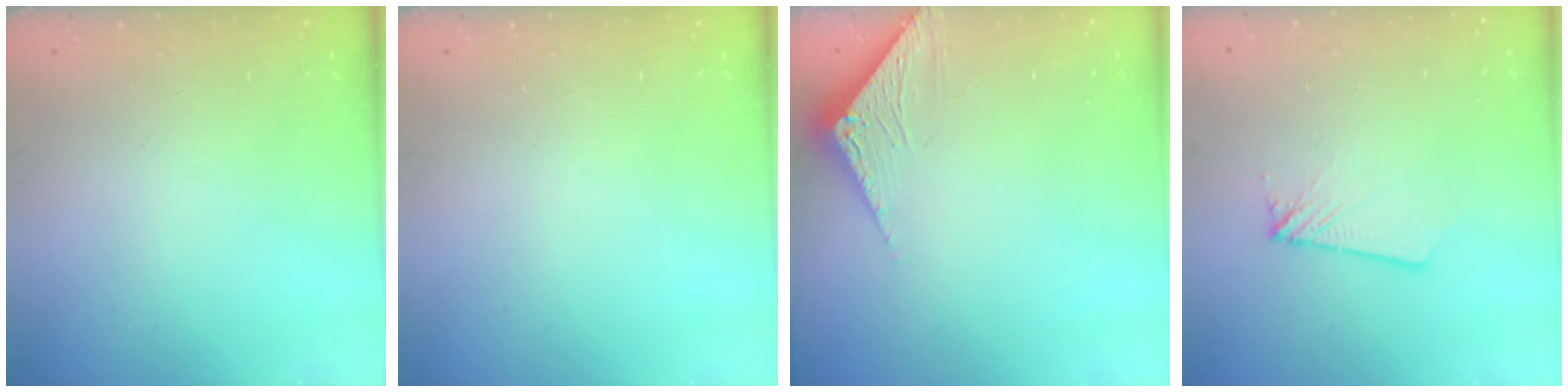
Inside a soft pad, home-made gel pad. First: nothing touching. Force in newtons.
{"total": 0.0}
{"total": 3.3, "press": 3.2, "slide": 0.3}
{"total": 1.8, "press": 1.8, "slide": 0.2}